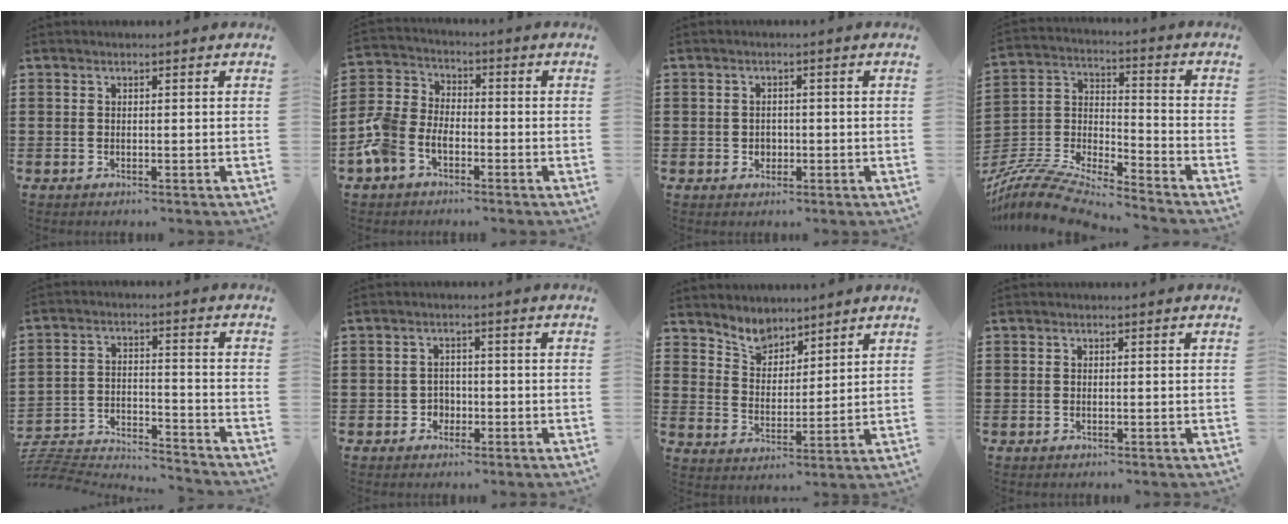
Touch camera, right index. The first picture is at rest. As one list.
[{"total": 6.1, "force": [-3.6, 3.9, 3.1], "torque": [-0.105, -0.004, -0.082]}, {"total": 1.8, "force": [-0.3, 1.7, 0.4], "torque": [-0.014, 0.004, -0.009]}, {"total": 9.2, "force": [-8.6, 1.3, 3.1], "torque": [-0.080, 0.004, -0.177]}, {"total": 4.7, "force": [-4.6, 0.6, 0.8], "torque": [-0.037, -0.009, -0.102]}, {"total": 2.4, "force": [-1.1, 2.1, 0.5], "torque": [-0.018, 0.002, -0.025]}, {"total": 4.7, "force": [4.2, 2.0, 0.2], "torque": [-0.028, -0.014, 0.077]}, {"total": 0.0}]